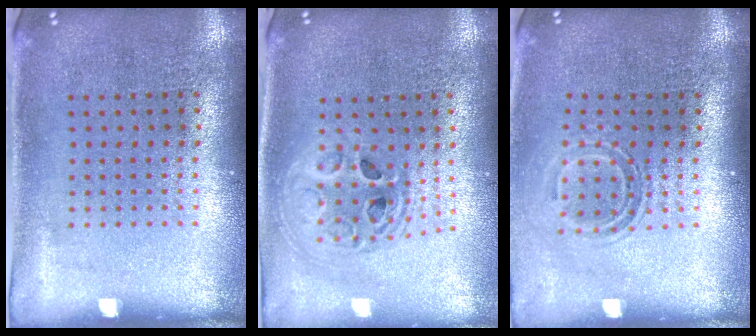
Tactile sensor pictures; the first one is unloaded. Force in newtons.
{"total": 2.0, "press": 1.6, "slide": 1.2}
{"total": 1.5, "press": 1.1, "slide": 1.1}